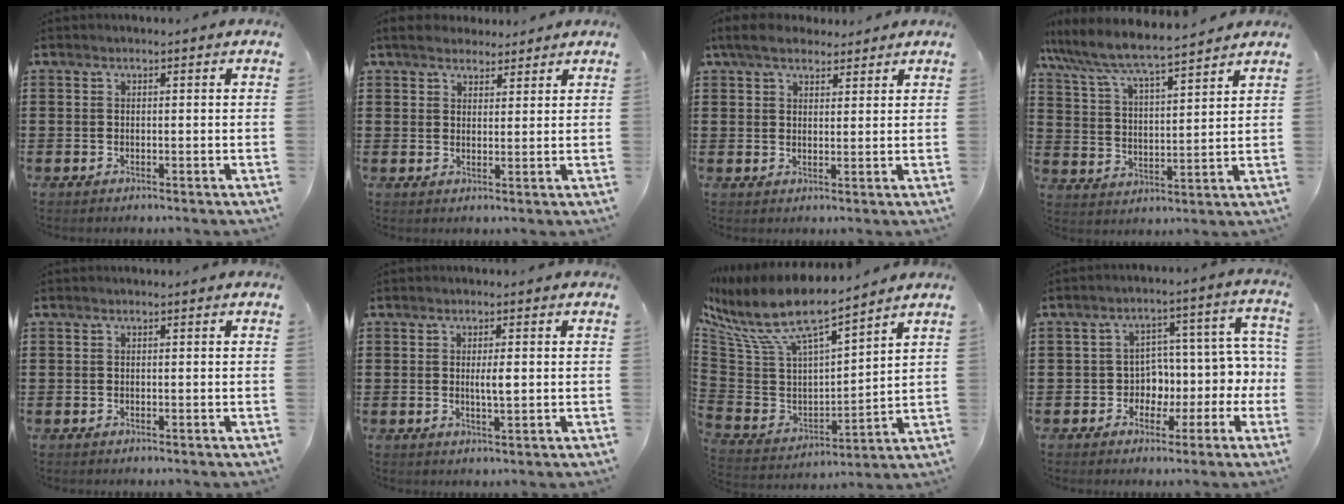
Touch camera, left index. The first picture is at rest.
{"total": 3.5, "force": [3.1, 1.5, 0.7], "torque": [-0.024, 0.003, 0.059]}
{"total": 4.7, "force": [3.7, 2.0, 2.0], "torque": [-0.050, 0.001, 0.070]}
{"total": 6.3, "force": [5.8, 0.4, 2.3], "torque": [-0.070, -0.037, 0.095]}
{"total": 0.0}
{"total": 2.6, "force": [0.3, 0.4, 2.6], "torque": [-0.048, -0.003, 0.003]}
{"total": 11.6, "force": [8.2, 3.2, 7.6], "torque": [-0.187, -0.056, 0.139]}
{"total": 5.0, "force": [-0.1, 4.8, 1.3], "torque": [-0.048, -0.027, -0.005]}